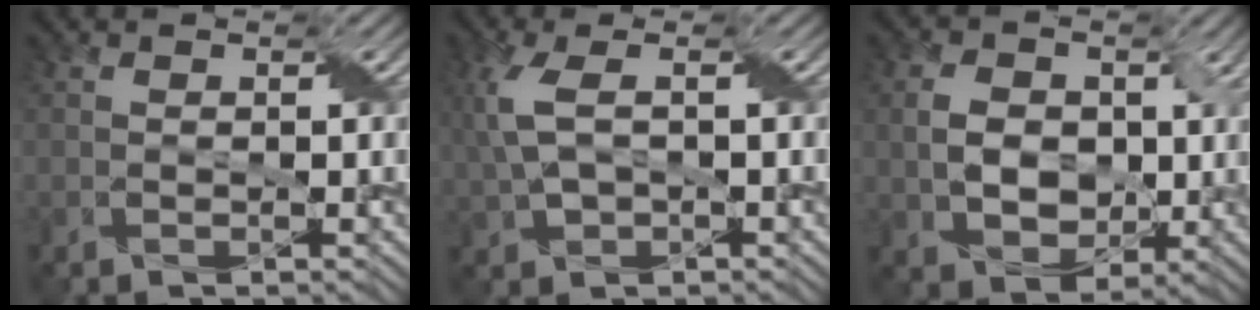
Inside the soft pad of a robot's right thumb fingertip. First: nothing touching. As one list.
[{"total": 5.5, "force": [0.8, 2.7, 4.7], "torque": [-0.131, 0.006, 0.014]}, {"total": 7.1, "force": [0.7, 5.6, 4.3], "torque": [-0.096, -0.005, 0.010]}]